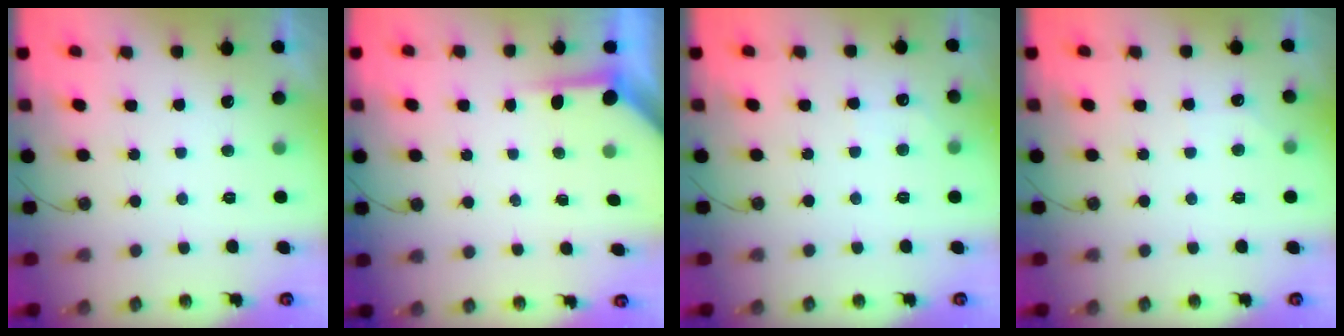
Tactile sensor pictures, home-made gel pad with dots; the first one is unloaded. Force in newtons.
{"total": 3.8, "press": 3.7, "slide": 0.5}
{"total": 3.9, "press": 3.8, "slide": 0.6}
{"total": 2.7, "press": 2.6, "slide": 0.4}